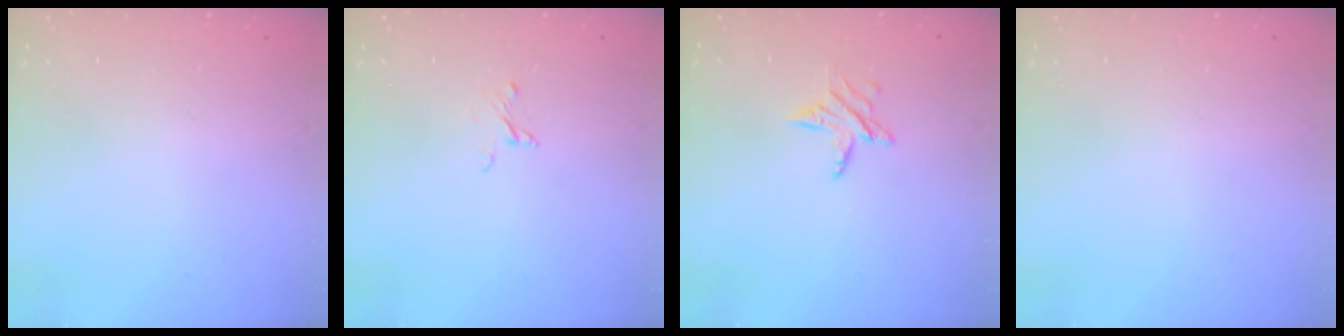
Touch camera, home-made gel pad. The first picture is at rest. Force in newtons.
{"total": 2.2, "press": 2.2, "slide": 0.1}
{"total": 6.1, "press": 6.1, "slide": 0.7}
{"total": 0.0}